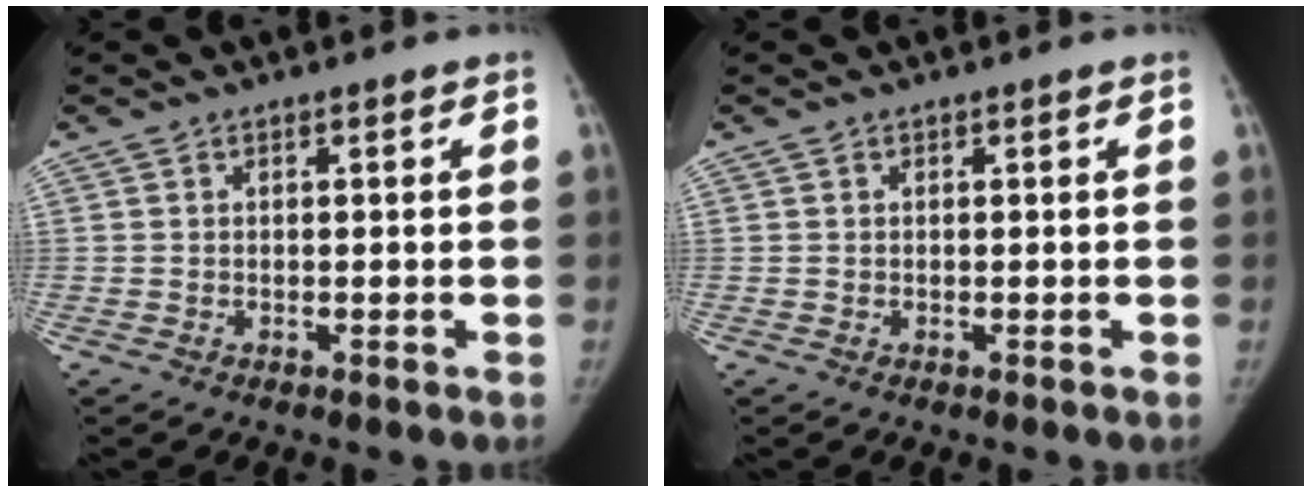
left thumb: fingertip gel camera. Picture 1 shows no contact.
{"total": 0.0}